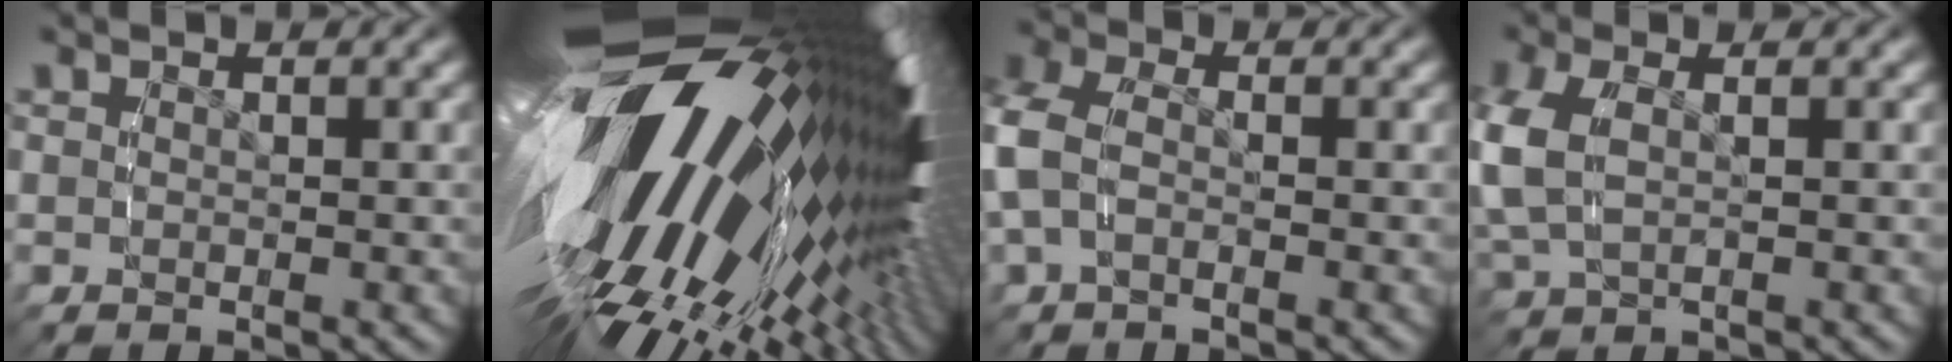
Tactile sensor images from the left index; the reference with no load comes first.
{"total": 33.9, "force": [-0.3, 18.8, 28.2], "torque": [-0.421, 0.002, -0.006]}
{"total": 3.6, "force": [-0.8, 2.7, 2.3], "torque": [-0.084, -0.009, -0.014]}
{"total": 4.4, "force": [0.0, 3.1, 3.1], "torque": [-0.098, -0.010, 0.005]}